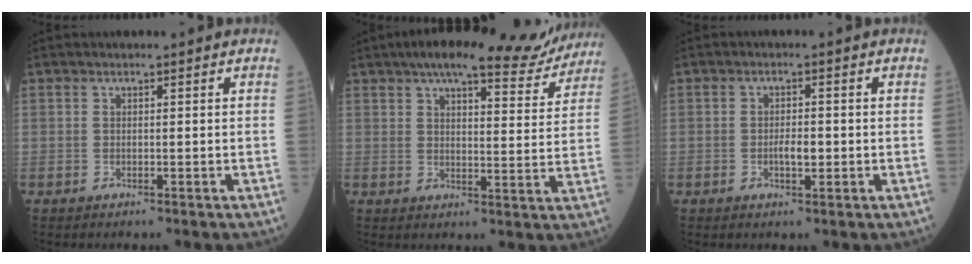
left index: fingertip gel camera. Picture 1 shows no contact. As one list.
[{"total": 17.2, "force": [14.8, 3.8, 7.9], "torque": [-0.102, 0.010, 0.188]}, {"total": 2.6, "force": [-0.6, 0.9, 2.4], "torque": [-0.045, 0.002, -0.008]}]